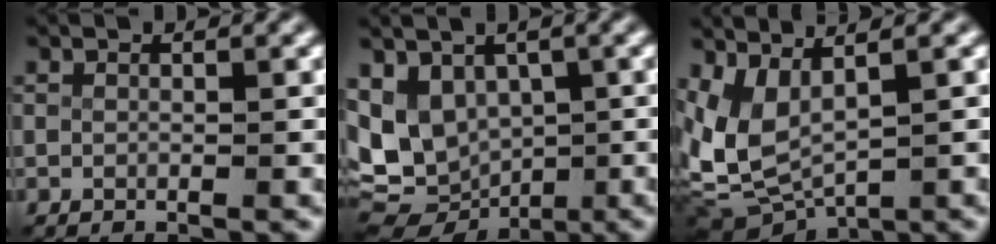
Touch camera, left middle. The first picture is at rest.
{"total": 11.1, "force": [-2.3, 9.6, 5.1], "torque": [-0.126, -0.052, -0.022]}
{"total": 8.9, "force": [0.1, 7.2, 5.3], "torque": [-0.147, -0.029, 0.010]}